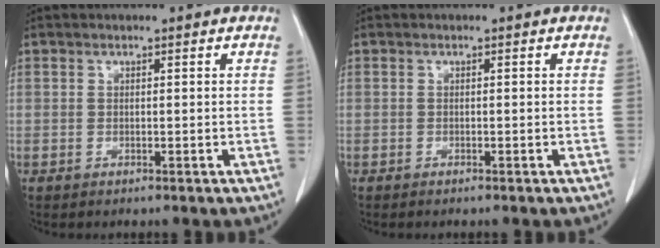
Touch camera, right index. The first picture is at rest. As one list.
[{"total": 0.9, "force": [-0.7, 0.0, 0.5], "torque": [-0.010, -0.001, -0.008]}]